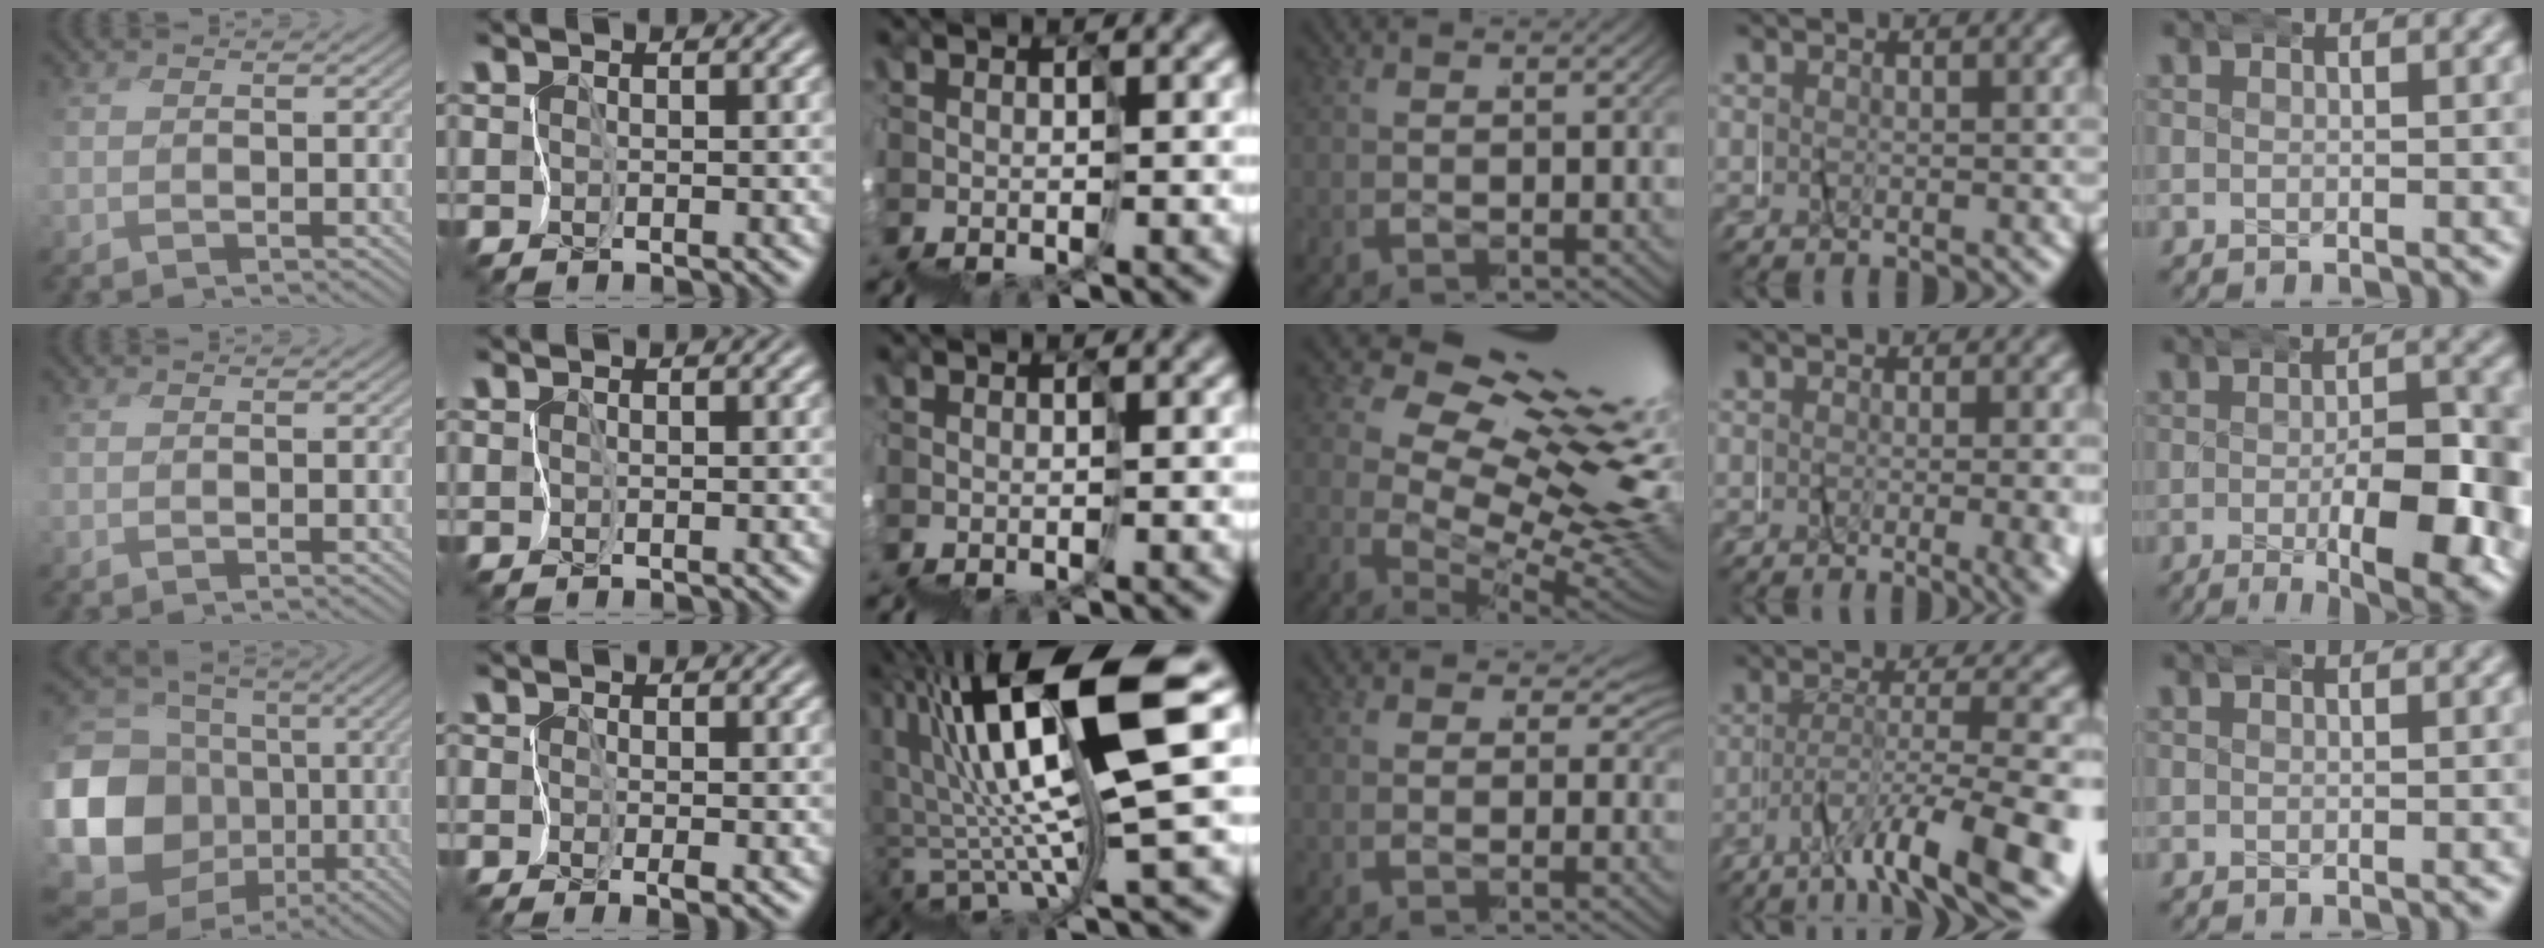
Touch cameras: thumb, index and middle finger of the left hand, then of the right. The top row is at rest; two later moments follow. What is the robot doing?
{"motion": "wrap", "object": "masking tape"}